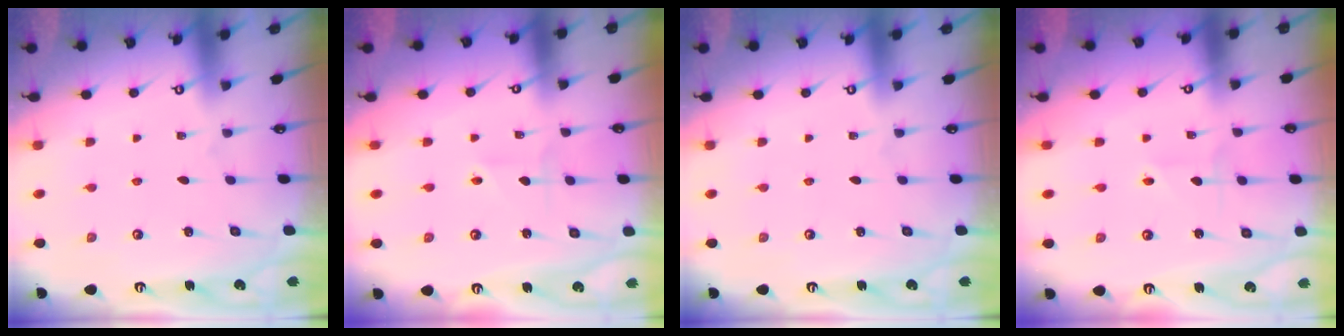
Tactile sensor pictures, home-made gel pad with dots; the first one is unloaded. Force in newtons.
{"total": 1.6, "press": 1.3, "slide": 0.9}
{"total": 0.0}
{"total": 1.8, "press": 1.8, "slide": 0.1}